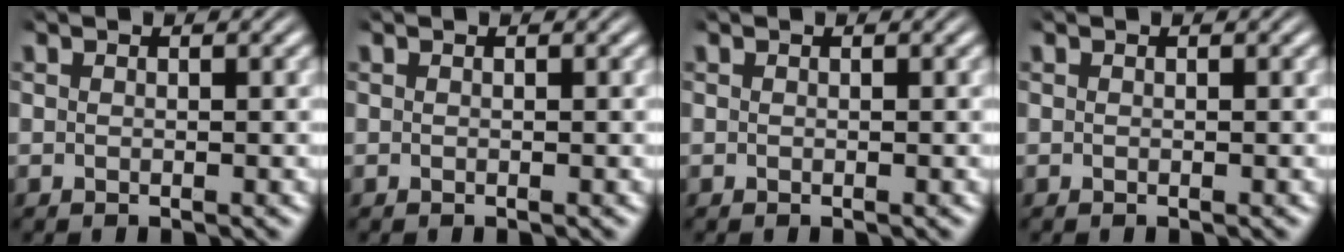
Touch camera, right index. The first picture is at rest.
{"total": 0.0}
{"total": 0.0}
{"total": 0.0}